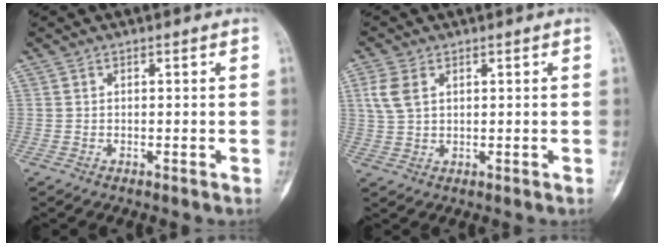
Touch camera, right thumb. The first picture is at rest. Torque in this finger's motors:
{"motor_torque": [0.25, -0.08, 0.37, -0.24, 0.00]}